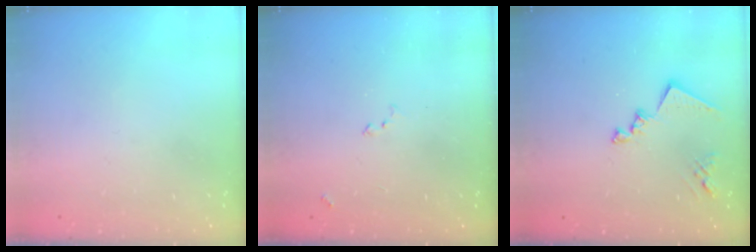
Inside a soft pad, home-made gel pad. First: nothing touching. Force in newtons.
{"total": 6.4, "press": 6.4, "slide": 0.9}
{"total": 13.3, "press": 13.2, "slide": 1.1}